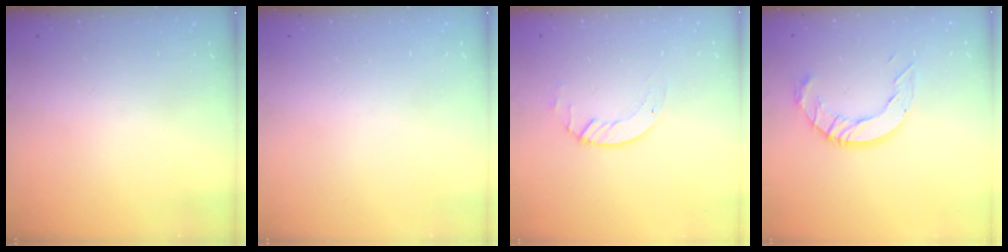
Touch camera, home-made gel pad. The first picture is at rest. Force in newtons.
{"total": 0.0}
{"total": 2.7, "press": 2.7, "slide": 0.3}
{"total": 9.7, "press": 9.6, "slide": 0.9}